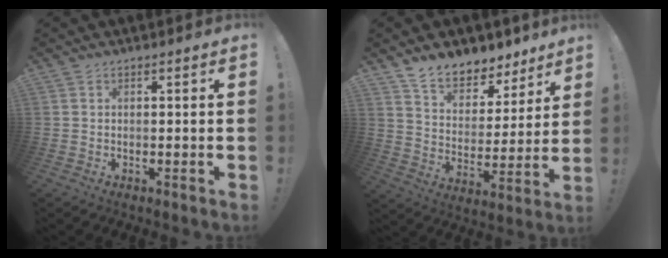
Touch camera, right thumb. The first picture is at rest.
{"total": 10.8, "force": [9.3, 4.6, 2.9], "torque": [-0.061, -0.079, 0.173]}